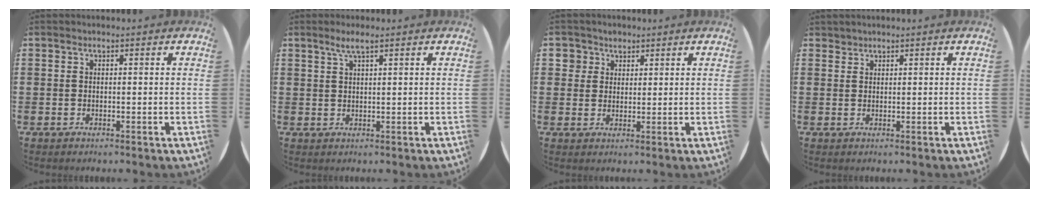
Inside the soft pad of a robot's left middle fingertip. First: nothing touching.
{"total": 2.3, "force": [1.6, 0.1, 1.7], "torque": [-0.034, 0.003, 0.027]}
{"total": 2.9, "force": [1.9, 2.2, 0.0], "torque": [0.009, 0.003, 0.033]}
{"total": 0.8, "force": [0.7, 0.1, -0.2], "torque": [0.001, 0.000, 0.015]}